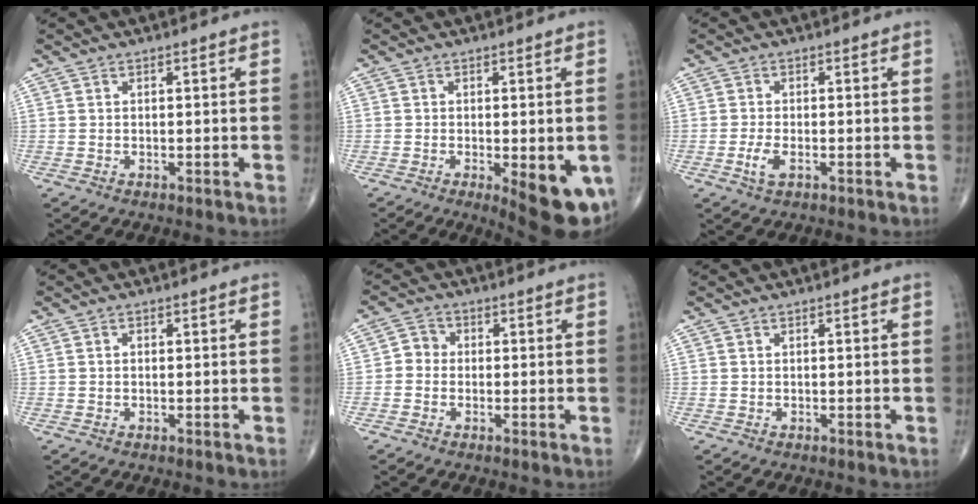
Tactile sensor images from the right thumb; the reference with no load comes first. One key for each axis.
{"total": 11.8, "fx": -3.9, "fy": 4.1, "fz": 10.3, "tx": -0.116, "ty": -0.014, "tz": -0.042}
{"total": 3.0, "fx": -1.0, "fy": 1.3, "fz": 2.5, "tx": -0.058, "ty": 0.000, "tz": -0.020}
{"total": 0.7, "fx": 0.0, "fy": 0.4, "fz": 0.5, "tx": -0.012, "ty": 0.001, "tz": 0.000}
{"total": 3.2, "fx": -0.6, "fy": 2.8, "fz": 1.3, "tx": -0.006, "ty": 0.008, "tz": -0.024}
{"total": 0.0}